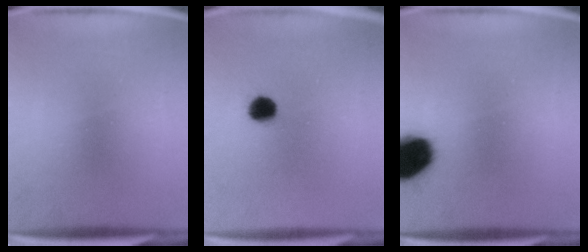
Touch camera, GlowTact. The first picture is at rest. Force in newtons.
{"total": 4.8}
{"total": 14.9}